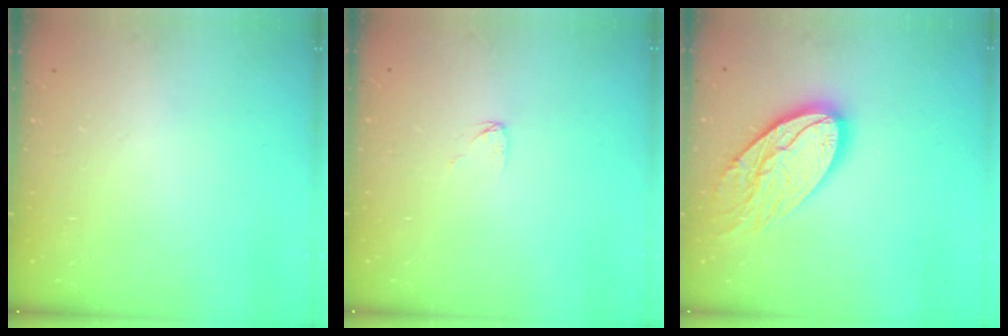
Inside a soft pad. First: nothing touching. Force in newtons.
{"total": 3.8, "press": 3.8, "slide": 0.3}
{"total": 15.9, "press": 15.9, "slide": 1.1}